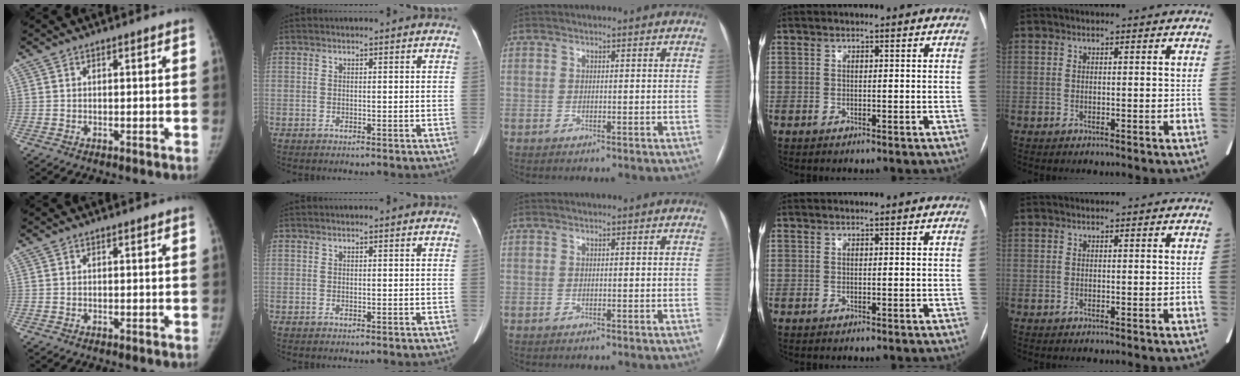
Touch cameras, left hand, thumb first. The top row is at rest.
{}